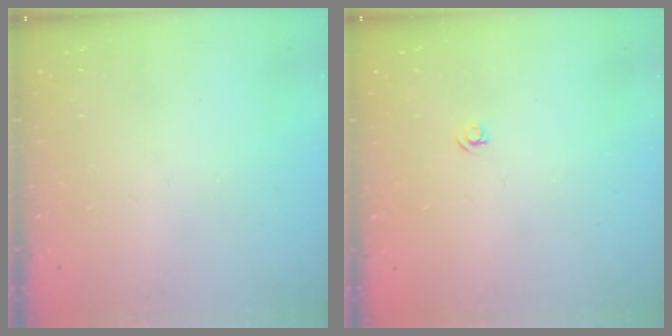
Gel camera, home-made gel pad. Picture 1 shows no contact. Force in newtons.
{"total": 3.5, "press": 3.4, "slide": 0.5}